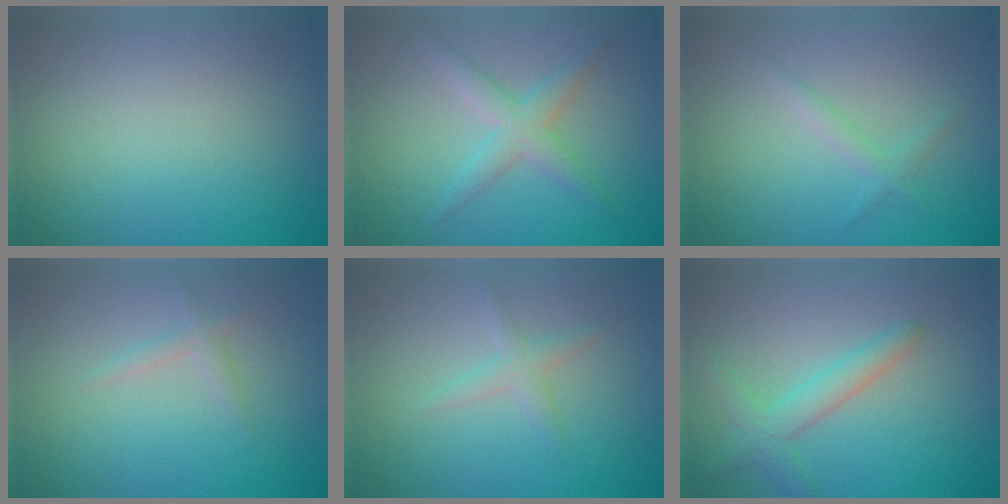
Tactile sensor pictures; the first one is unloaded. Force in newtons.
{"total": 2.9, "press": 2.9, "slide": 0.0}
{"total": 1.3, "press": 1.3, "slide": 0.0}
{"total": 1.2, "press": 1.2, "slide": 0.1}
{"total": 1.6, "press": 1.6, "slide": 0.0}
{"total": 2.8, "press": 2.8, "slide": 0.1}